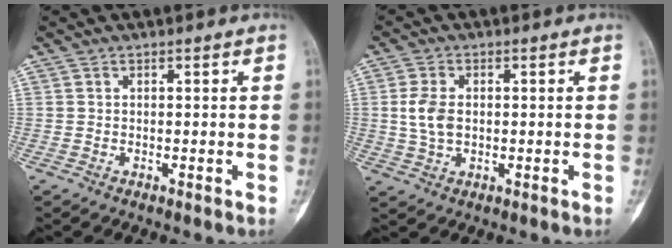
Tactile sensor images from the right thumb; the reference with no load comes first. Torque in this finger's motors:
{"motor_torque": [0.51, 0.51, 0.40, -0.49, 0.01]}